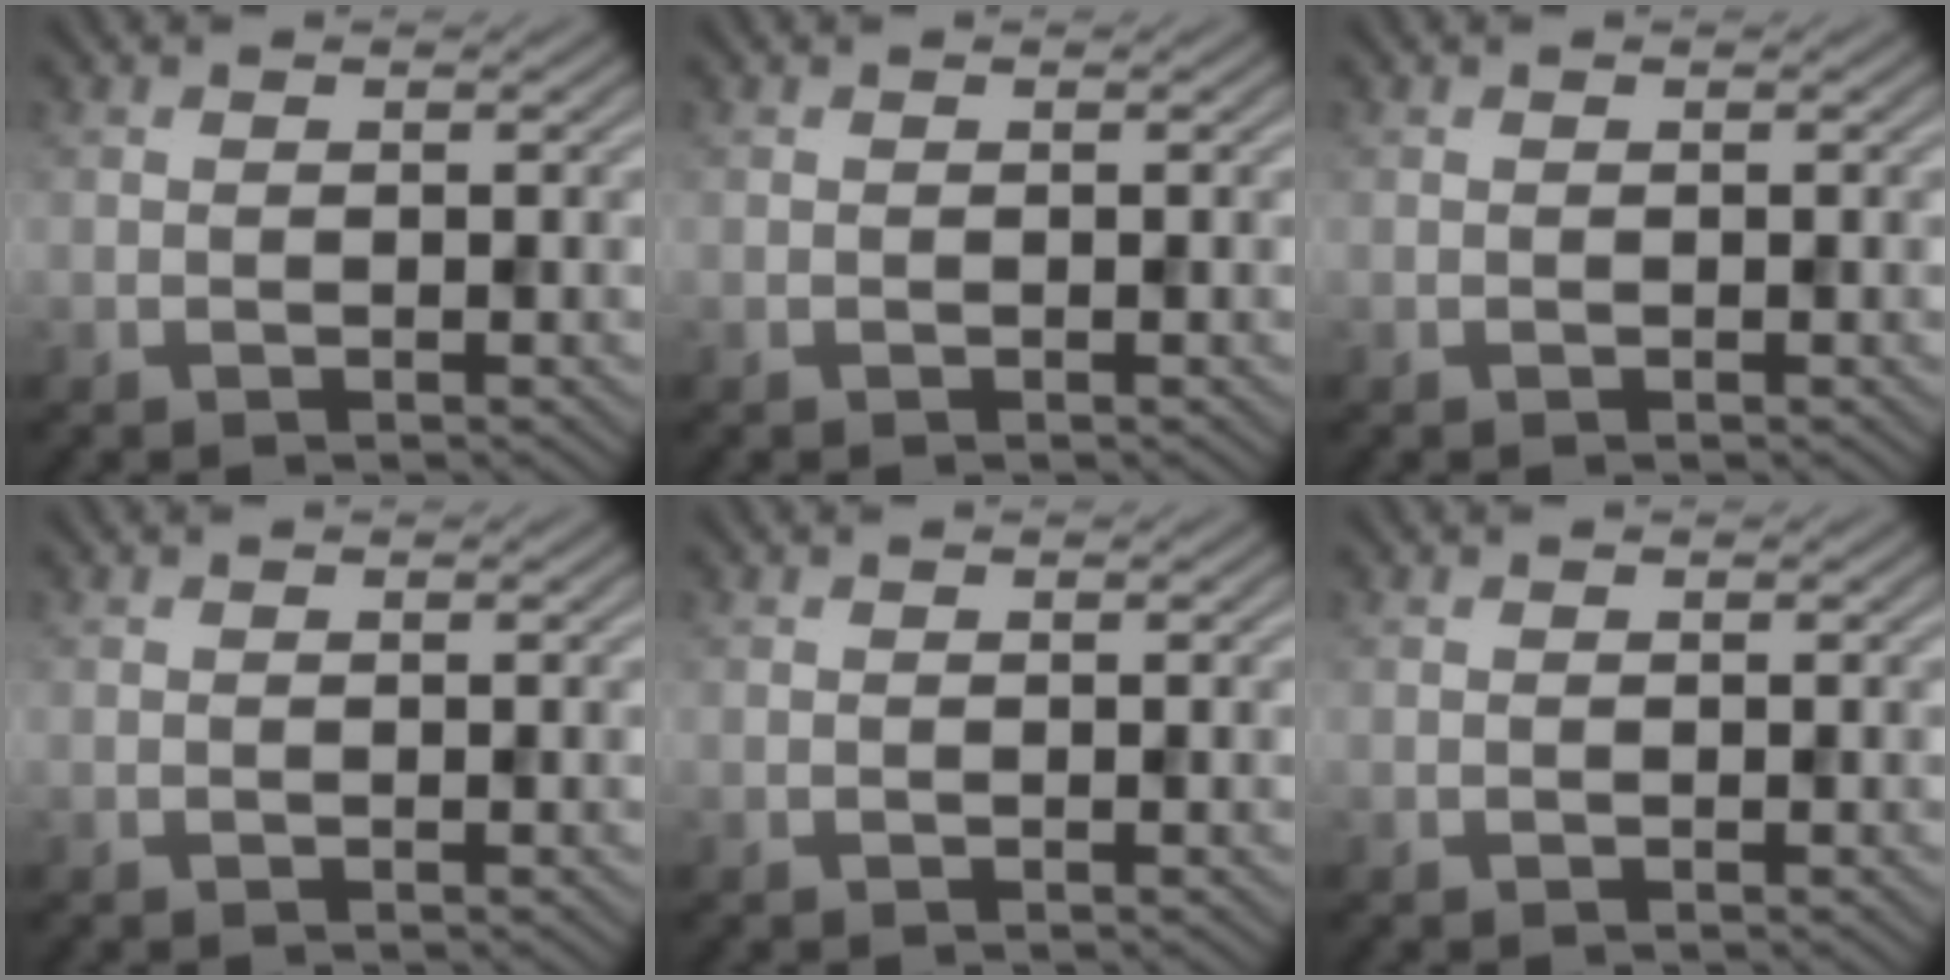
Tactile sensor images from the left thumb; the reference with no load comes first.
{"total": 0.0}
{"total": 0.0}
{"total": 0.0}
{"total": 0.0}
{"total": 0.0}